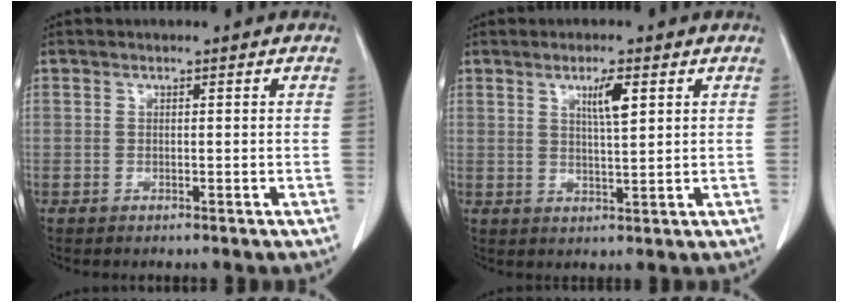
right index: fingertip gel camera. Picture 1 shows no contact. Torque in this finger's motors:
{"motor_torque": [0.48, 0.31, 0.26, 0.06]}